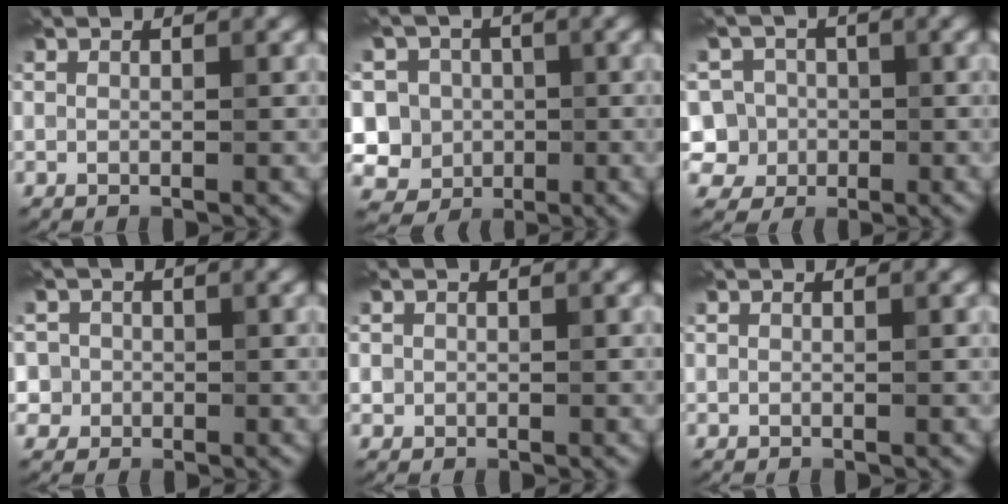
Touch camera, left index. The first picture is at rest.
{"total": 9.9, "force": [0.4, 9.3, 3.3], "torque": [-0.073, 0.035, -0.029]}
{"total": 6.7, "force": [-1.1, 6.3, 1.9], "torque": [-0.032, 0.026, -0.050]}
{"total": 3.2, "force": [0.1, 3.2, 0.5], "torque": [0.010, 0.016, -0.005]}
{"total": 0.7, "force": [0.0, 0.7, 0.0], "torque": [0.006, -0.006, -0.001]}
{"total": 0.0}